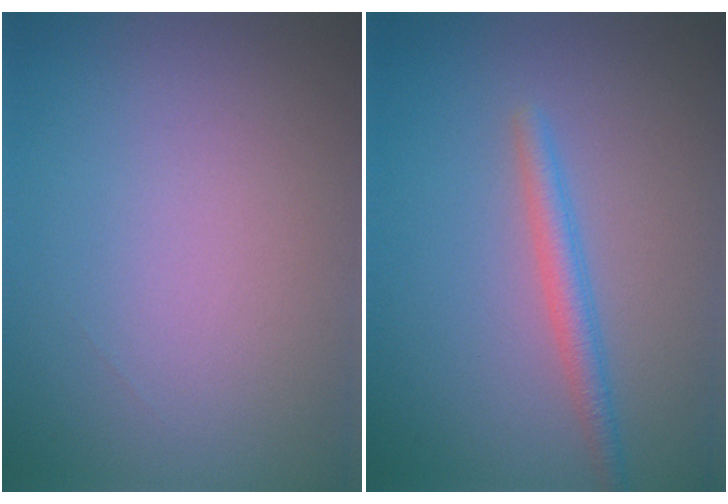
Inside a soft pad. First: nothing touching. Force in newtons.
{"total": 2.1, "press": 2.1, "slide": 0.1}